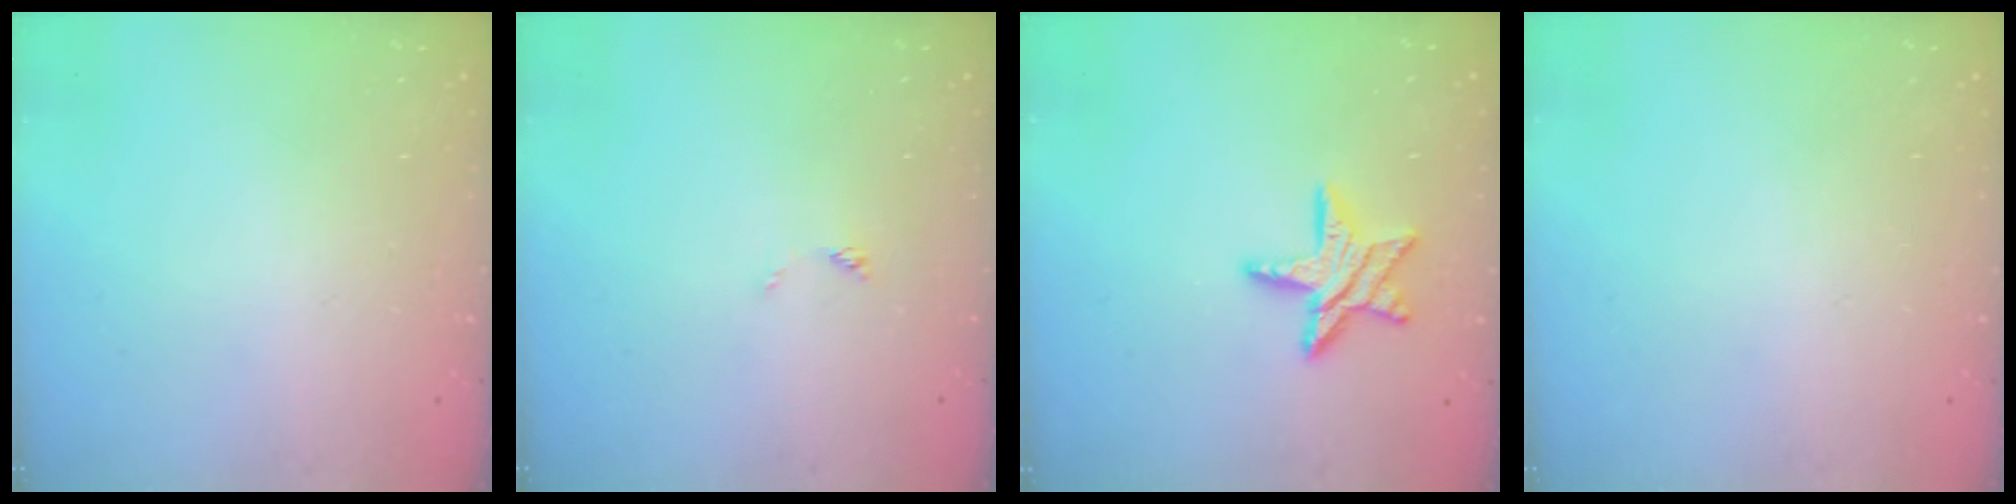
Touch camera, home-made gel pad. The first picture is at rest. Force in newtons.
{"total": 0.0}
{"total": 11.5, "press": 11.5, "slide": 1.0}
{"total": 0.0}